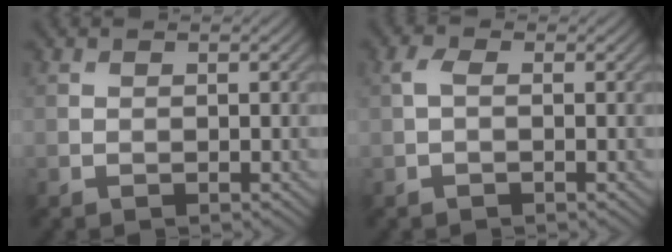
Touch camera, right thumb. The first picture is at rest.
{"total": 1.4, "force": [0.0, 0.6, 1.2], "torque": [-0.031, 0.004, -0.003]}